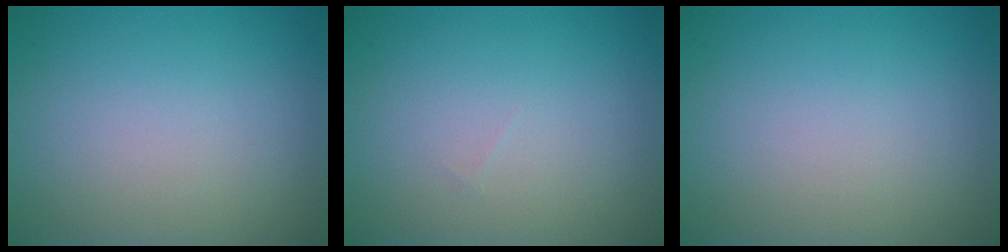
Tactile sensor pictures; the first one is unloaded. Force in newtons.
{"total": 0.0}
{"total": 0.0}